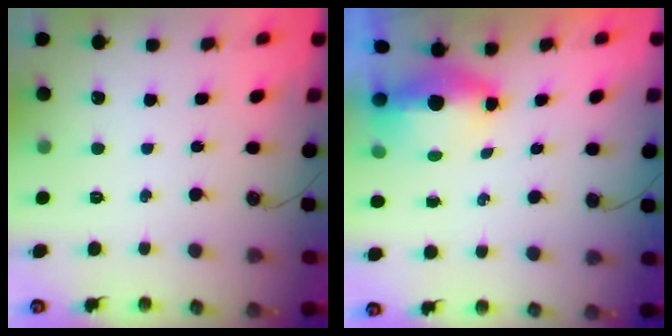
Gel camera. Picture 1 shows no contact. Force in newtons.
{"total": 6.0, "press": 5.8, "slide": 1.2}